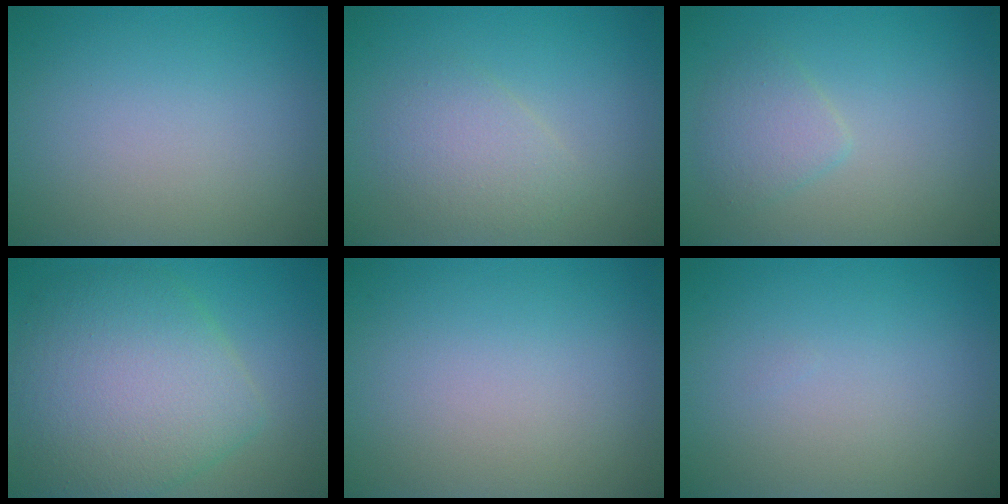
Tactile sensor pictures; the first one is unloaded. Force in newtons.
{"total": 2.6, "press": 2.6, "slide": 0.1}
{"total": 2.1, "press": 2.1, "slide": 0.1}
{"total": 8.5, "press": 8.5, "slide": 0.2}
{"total": 0.0}
{"total": 0.0}